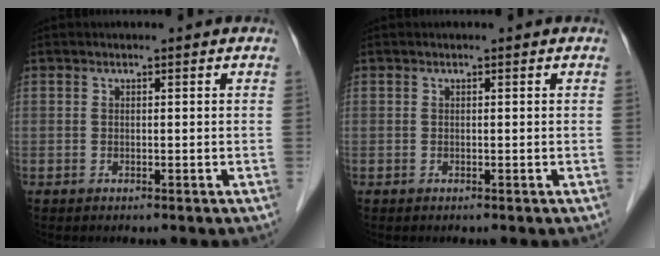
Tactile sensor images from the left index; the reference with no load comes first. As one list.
[{"total": 0.0}]